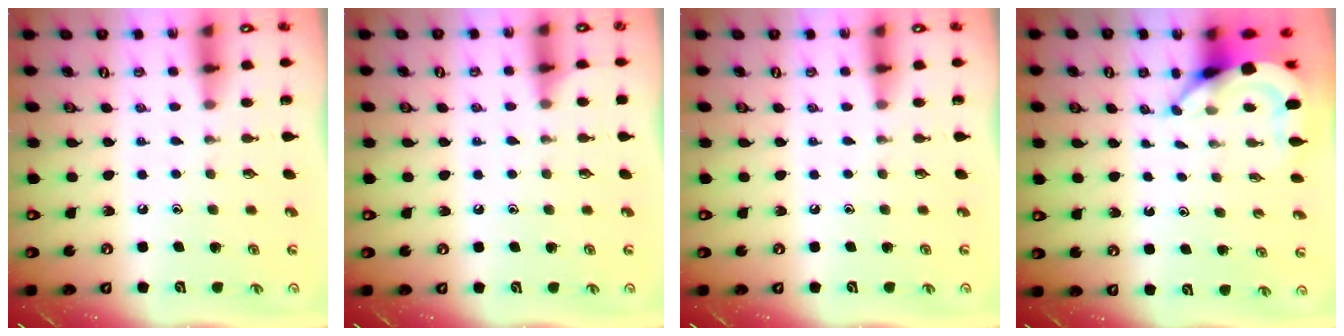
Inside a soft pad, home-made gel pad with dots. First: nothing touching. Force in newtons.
{"total": 5.0, "press": 5.0, "slide": 0.6}
{"total": 0.0}
{"total": 5.3, "press": 5.2, "slide": 0.5}